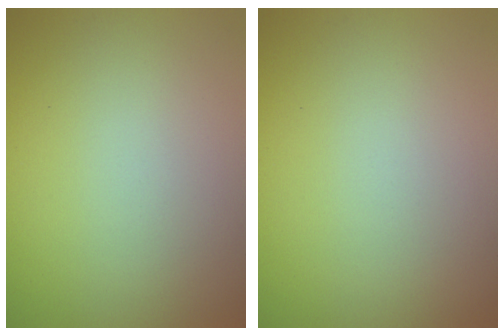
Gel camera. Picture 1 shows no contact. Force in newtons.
{"total": 0.0}